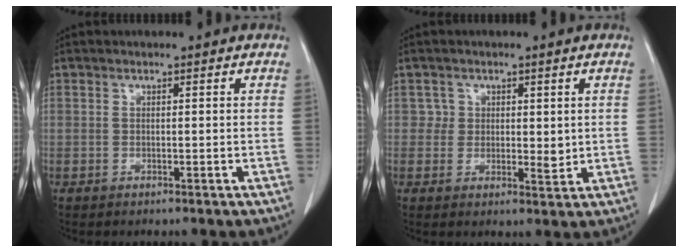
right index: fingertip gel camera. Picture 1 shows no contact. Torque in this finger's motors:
{"motor_torque": [-0.02, 0.12, -0.03, 0.02]}